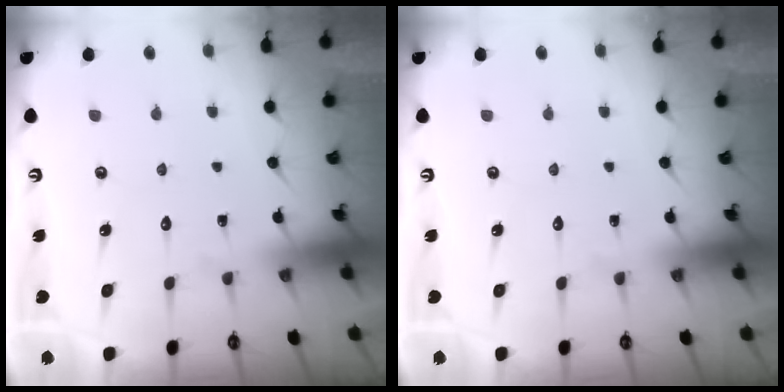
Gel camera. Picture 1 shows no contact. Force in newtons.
{"total": 0.0}